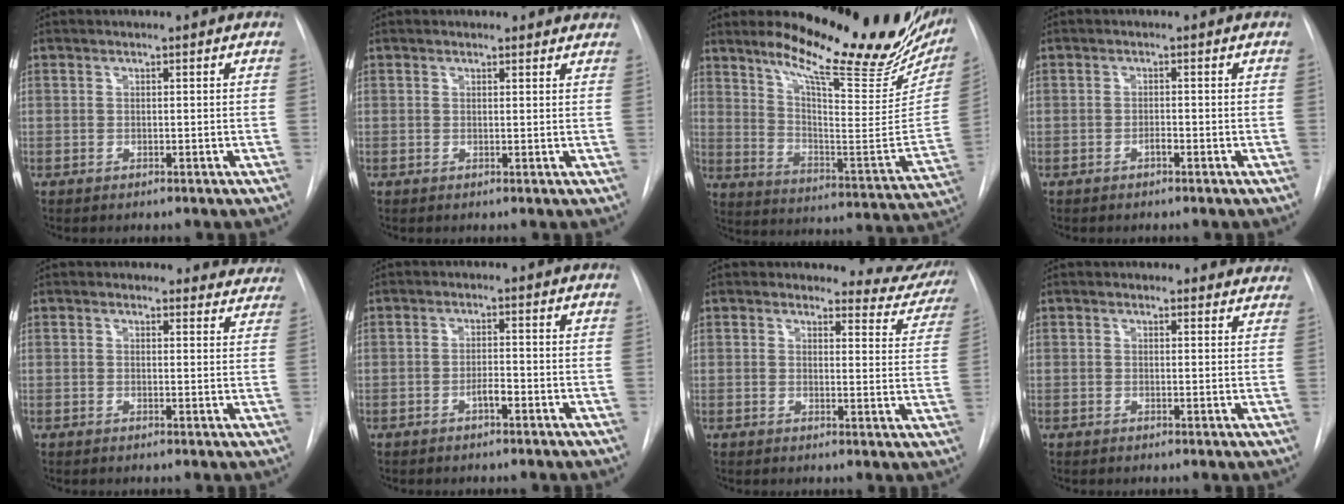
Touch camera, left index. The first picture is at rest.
{"total": 2.8, "force": [2.5, 1.2, 0.2], "torque": [0.004, -0.004, 0.014]}
{"total": 24.0, "force": [18.8, 5.4, 13.9], "torque": [-0.201, -0.050, 0.255]}
{"total": 0.9, "force": [-0.6, 0.2, 0.6], "torque": [-0.011, 0.001, -0.013]}
{"total": 7.2, "force": [6.6, 2.8, -0.2], "torque": [0.045, -0.014, 0.039]}
{"total": 2.0, "force": [-1.1, 0.5, 1.6], "torque": [-0.026, 0.002, -0.021]}
{"total": 8.8, "force": [8.5, 2.3, -0.5], "torque": [0.037, -0.057, 0.068]}
{"total": 5.8, "force": [5.3, 2.4, 0.2], "torque": [0.029, -0.007, 0.033]}